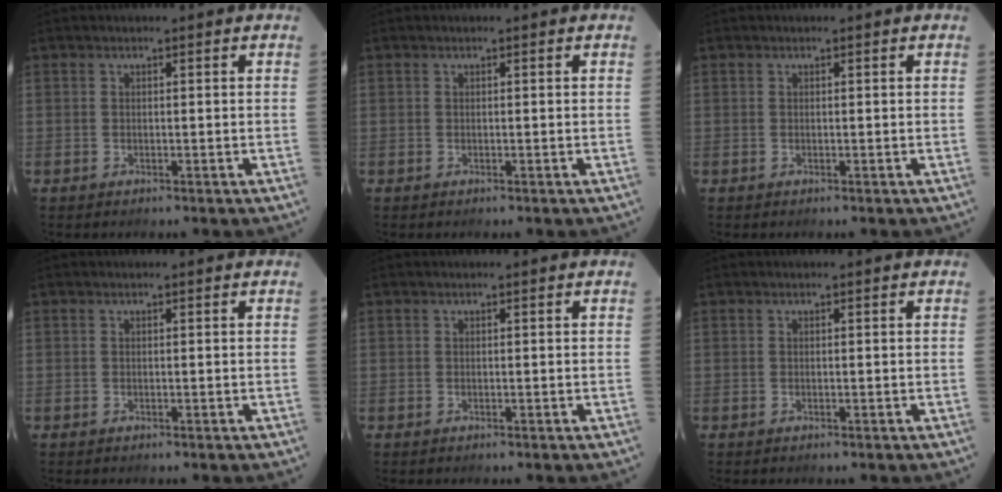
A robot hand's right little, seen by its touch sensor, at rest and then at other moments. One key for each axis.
{"total": 0.0}
{"total": 0.0}
{"total": 0.0}
{"total": 0.0}
{"total": 0.0}